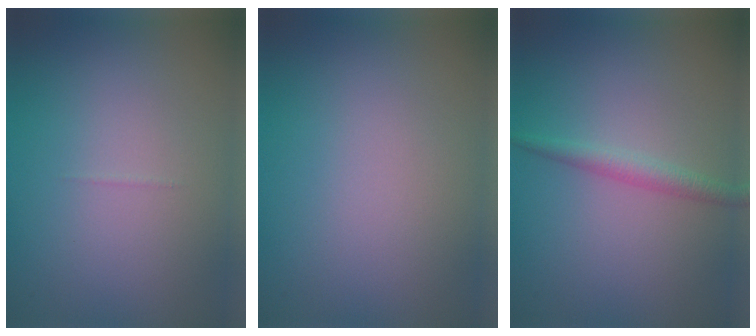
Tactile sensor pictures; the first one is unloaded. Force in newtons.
{"total": 0.0}
{"total": 1.7, "press": 1.7, "slide": 0.0}